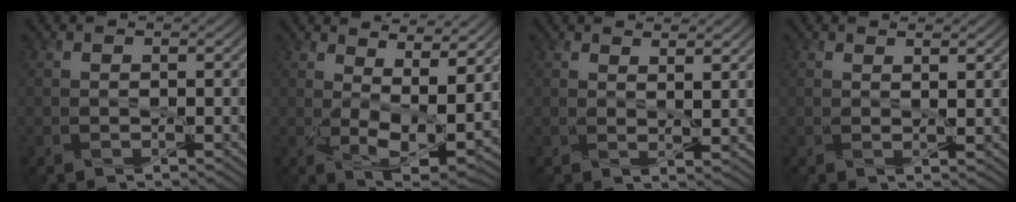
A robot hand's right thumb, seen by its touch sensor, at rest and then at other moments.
{"total": 9.7, "force": [4.3, 3.5, 7.9], "torque": [-0.148, -0.011, 0.078]}
{"total": 2.8, "force": [2.1, 0.3, 1.8], "torque": [-0.034, -0.003, 0.044]}
{"total": 1.5, "force": [1.2, 0.1, 0.9], "torque": [-0.020, -0.003, 0.029]}